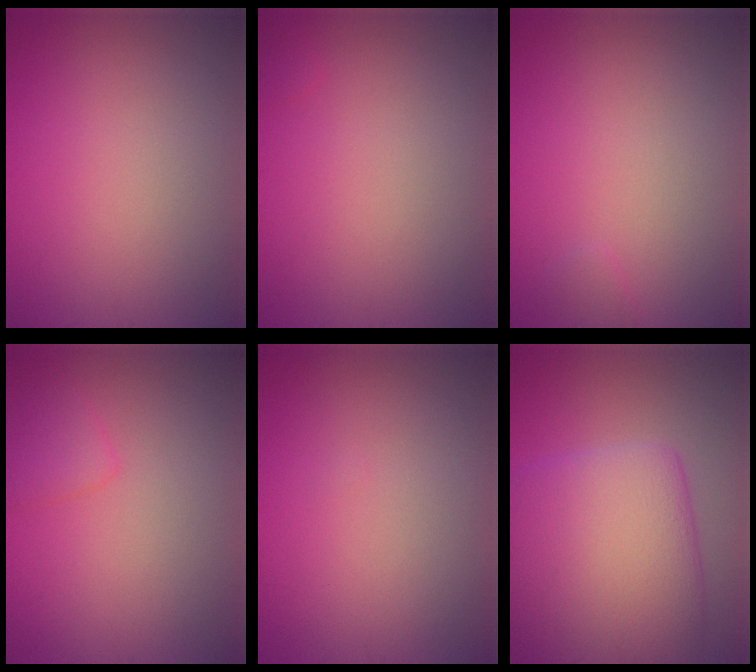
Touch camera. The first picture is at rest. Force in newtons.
{"total": 0.9, "press": 0.9, "slide": 0.2}
{"total": 0.6, "press": 0.6, "slide": 0.1}
{"total": 1.7, "press": 1.7, "slide": 0.2}
{"total": 0.0}
{"total": 10.5, "press": 10.5, "slide": 0.4}